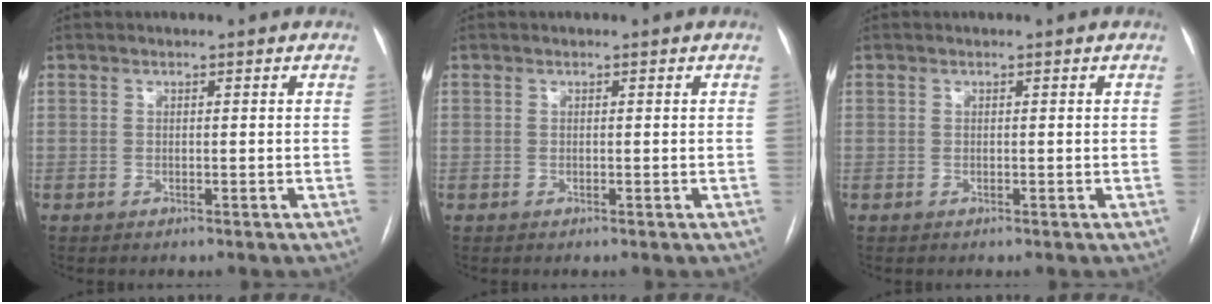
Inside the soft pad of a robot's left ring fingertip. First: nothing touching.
{"total": 0.0}
{"total": 0.0}